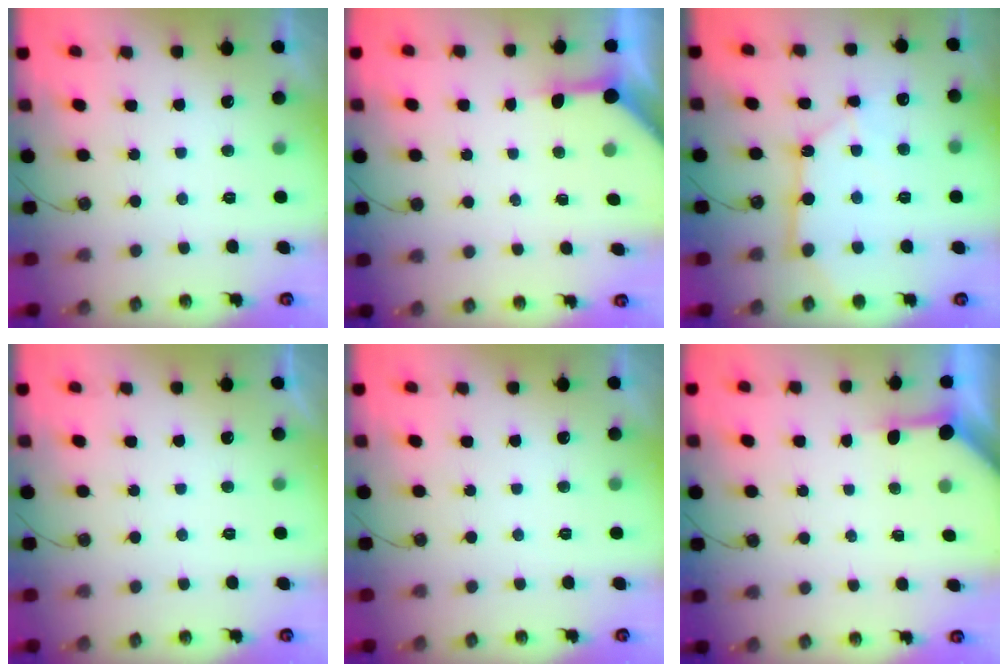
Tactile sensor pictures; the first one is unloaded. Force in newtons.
{"total": 5.8, "press": 5.7, "slide": 0.5}
{"total": 12.1, "press": 12.0, "slide": 1.5}
{"total": 0.0}
{"total": 0.0}
{"total": 3.4, "press": 3.4, "slide": 0.4}